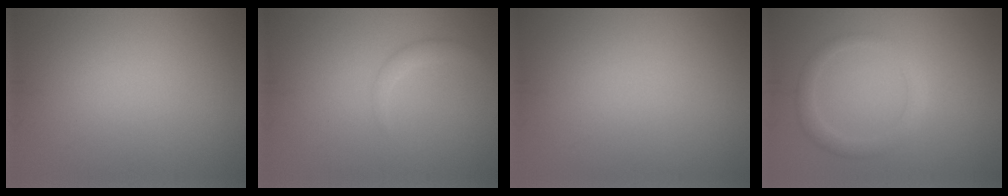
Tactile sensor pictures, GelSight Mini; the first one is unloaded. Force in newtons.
{"total": 1.7, "press": 1.7, "slide": 0.1}
{"total": 0.0}
{"total": 2.3, "press": 2.3, "slide": 0.2}